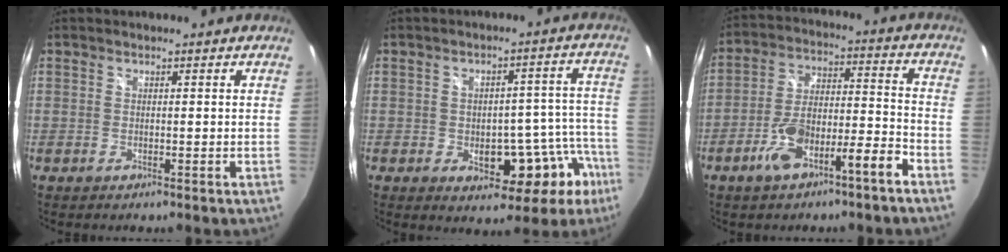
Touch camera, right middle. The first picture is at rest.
{"total": 12.8, "force": [-6.4, 7.5, 8.2], "torque": [-0.091, 0.024, -0.066]}
{"total": 10.8, "force": [-6.8, 2.5, 8.0], "torque": [-0.152, 0.017, -0.110]}